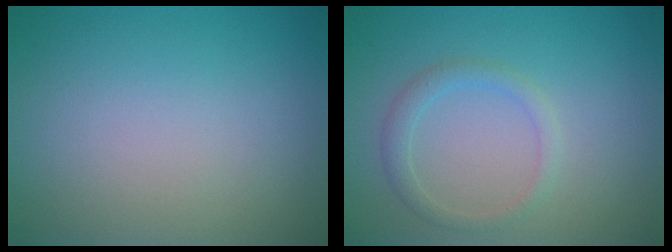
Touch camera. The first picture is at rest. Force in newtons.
{"total": 1.6, "press": 1.6, "slide": 0.1}